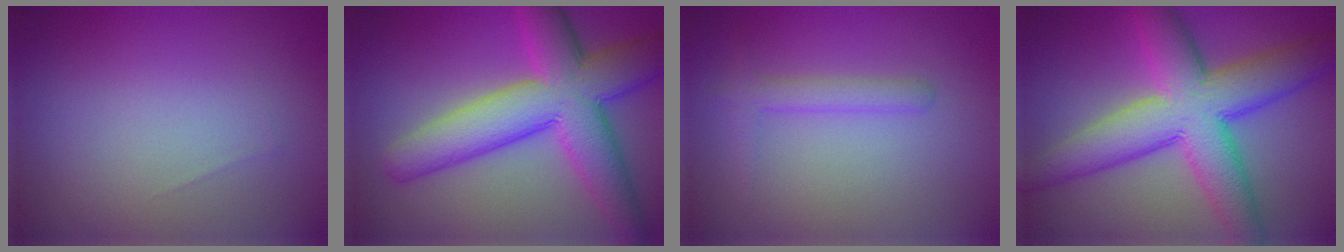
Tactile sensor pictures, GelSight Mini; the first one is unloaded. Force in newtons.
{"total": 9.7, "press": 9.7, "slide": 0.2}
{"total": 1.7, "press": 1.7, "slide": 0.1}
{"total": 9.9, "press": 9.9, "slide": 0.4}